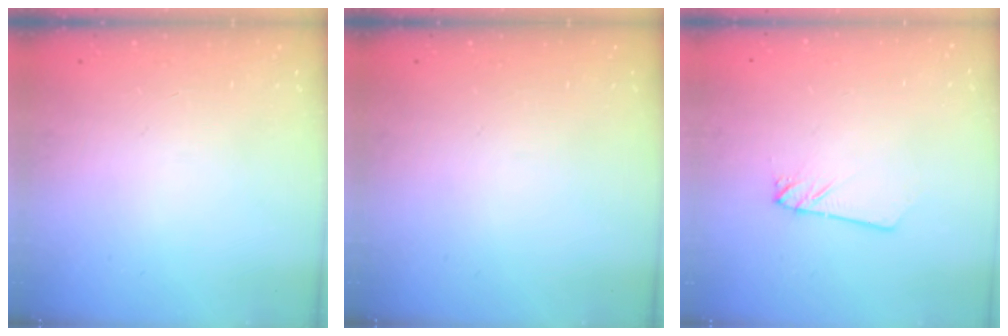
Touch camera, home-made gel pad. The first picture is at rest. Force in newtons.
{"total": 0.0}
{"total": 1.6, "press": 1.6, "slide": 0.0}